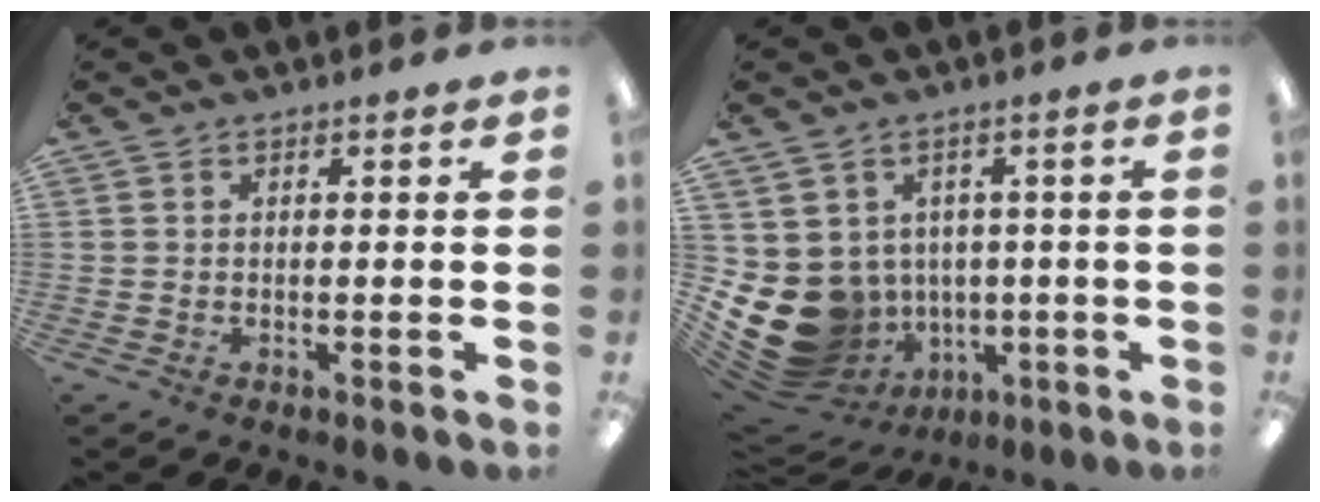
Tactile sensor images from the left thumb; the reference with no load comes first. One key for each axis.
{"total": 13.7, "fx": -2.2, "fy": 11.9, "fz": 6.4, "tx": -0.166, "ty": -0.010, "tz": -0.023}